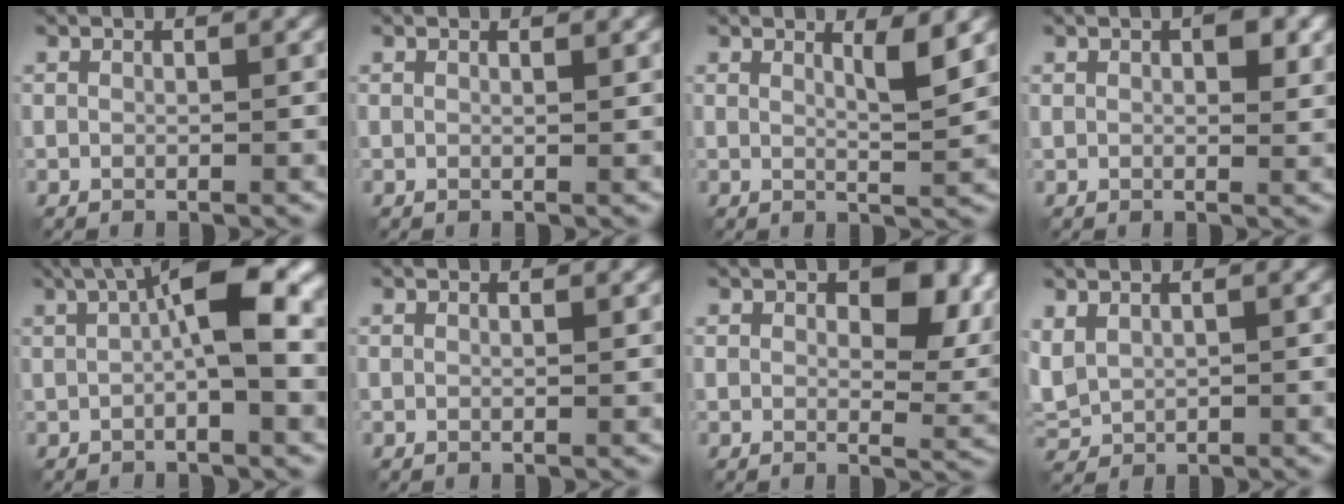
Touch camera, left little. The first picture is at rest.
{"total": 0.9, "force": [0.6, 0.3, 0.6], "torque": [-0.003, 0.002, 0.002]}
{"total": 2.6, "force": [1.3, 0.5, 2.2], "torque": [-0.025, -0.007, 0.018]}
{"total": 3.5, "force": [1.2, 1.9, 2.7], "torque": [-0.033, 0.000, 0.018]}
{"total": 9.9, "force": [1.6, 3.4, 9.2], "torque": [-0.141, 0.017, 0.015]}
{"total": 0.6, "force": [0.4, 0.2, 0.4], "torque": [-0.004, 0.000, 0.000]}
{"total": 8.0, "force": [2.8, 4.4, 6.1], "torque": [-0.093, -0.001, 0.047]}
{"total": 2.3, "force": [0.9, 1.6, 1.4], "torque": [-0.042, 0.005, 0.023]}